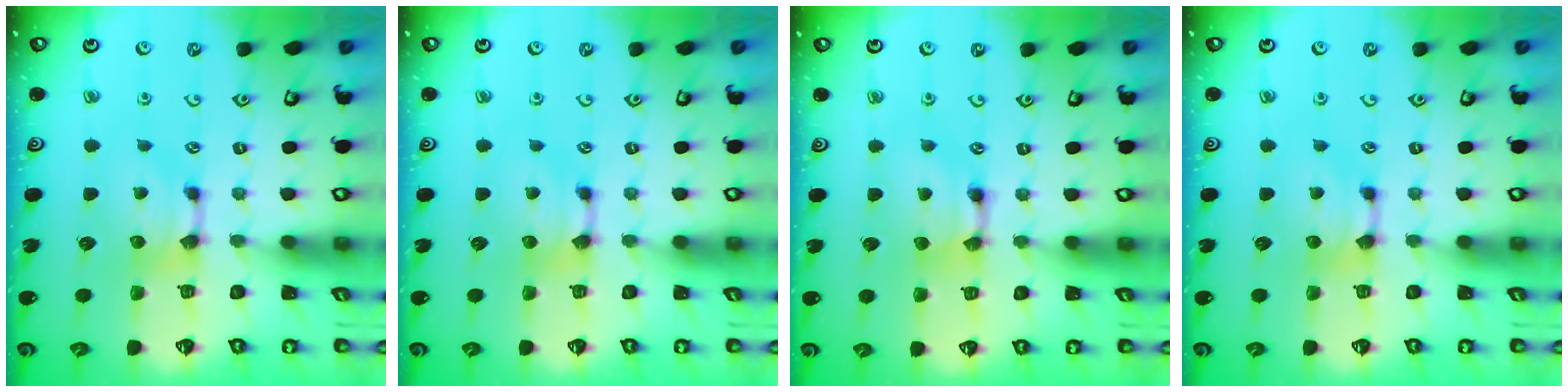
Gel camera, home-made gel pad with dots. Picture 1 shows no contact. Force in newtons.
{"total": 0.0}
{"total": 1.9, "press": 1.9, "slide": 0.1}
{"total": 0.0}